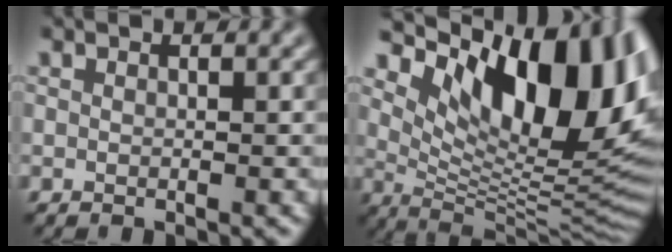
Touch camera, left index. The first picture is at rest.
{"total": 15.1, "force": [6.0, 6.8, 12.0], "torque": [-0.160, 0.001, 0.105]}